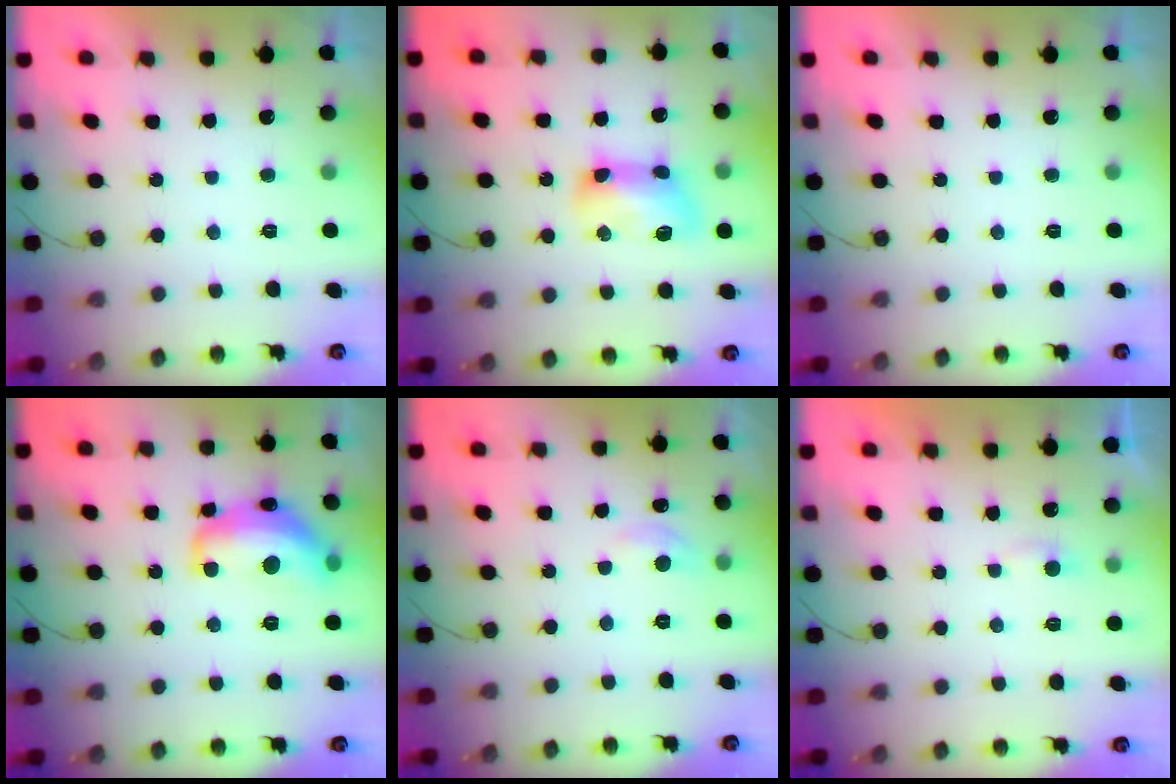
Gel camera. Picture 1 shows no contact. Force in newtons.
{"total": 9.6, "press": 9.5, "slide": 0.7}
{"total": 0.0}
{"total": 15.8, "press": 15.7, "slide": 1.2}
{"total": 6.8, "press": 6.7, "slide": 1.0}
{"total": 2.8, "press": 2.8, "slide": 0.3}